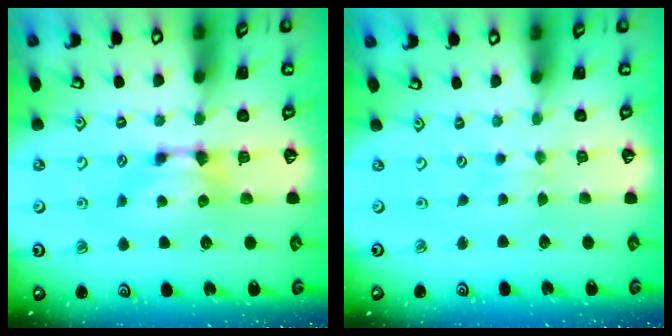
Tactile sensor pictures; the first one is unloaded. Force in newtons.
{"total": 2.6, "press": 2.6, "slide": 0.2}